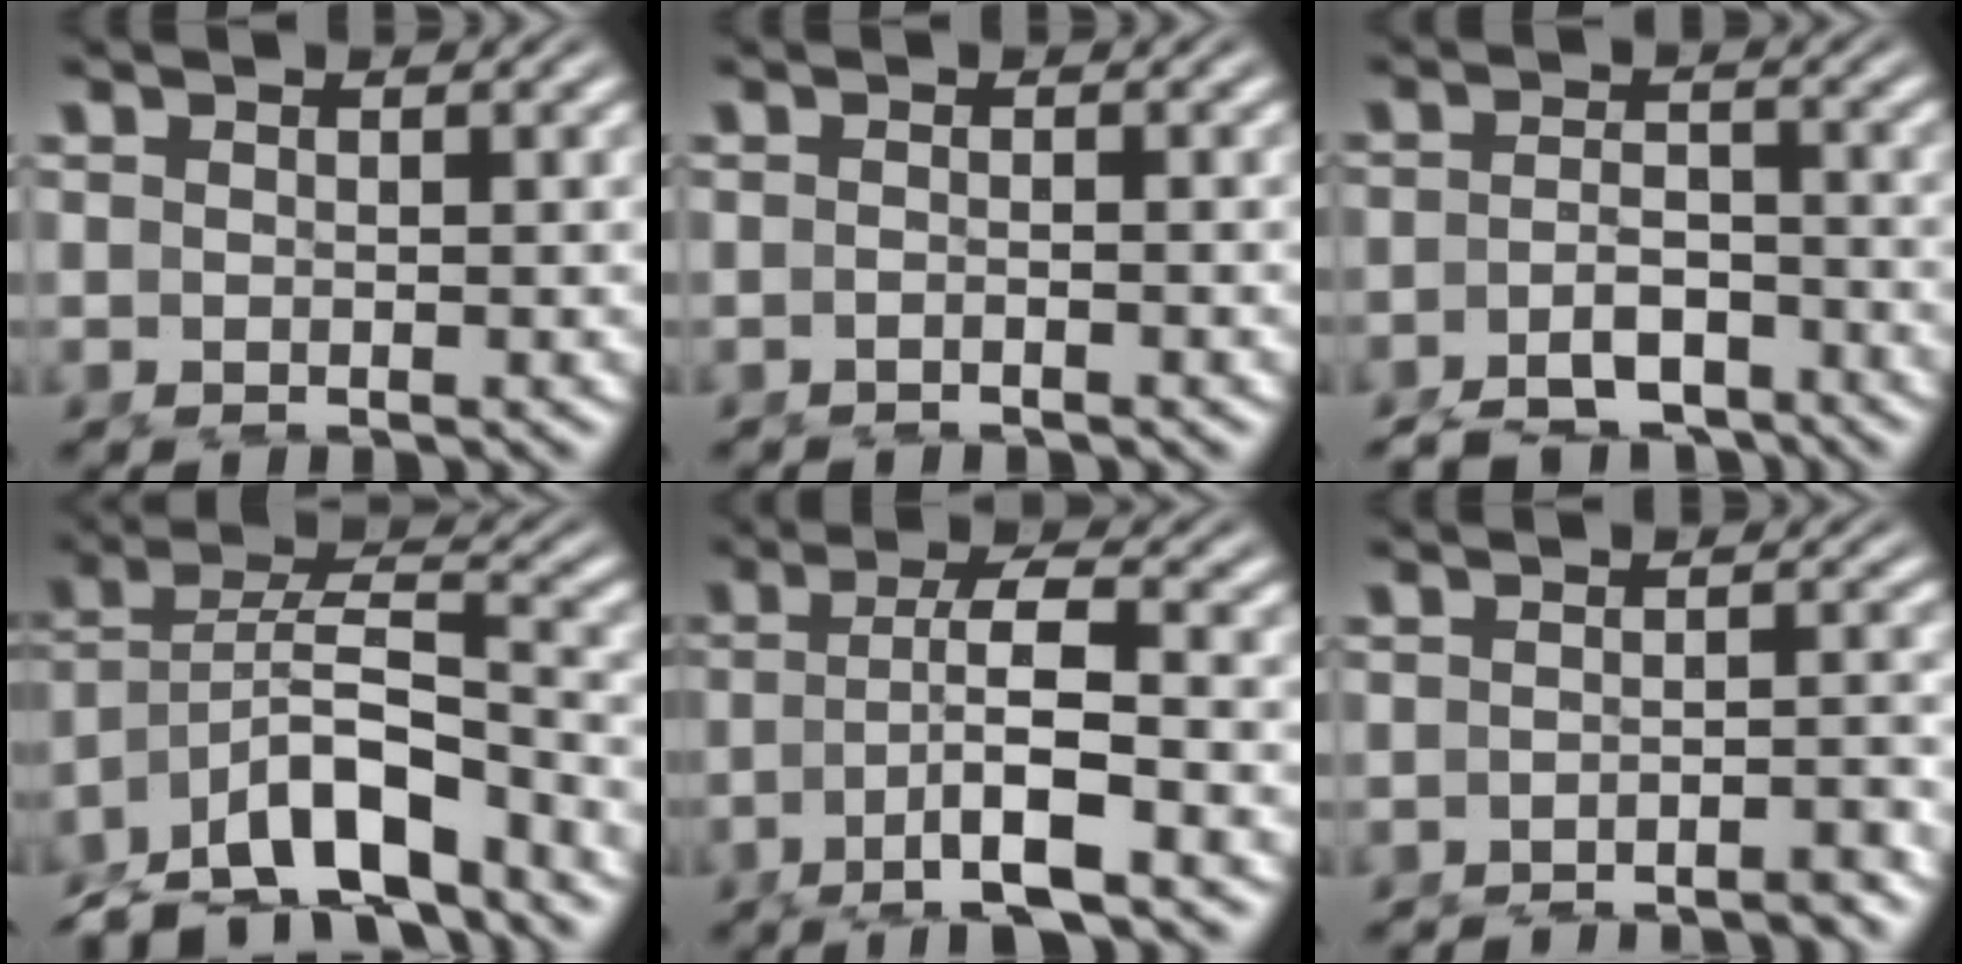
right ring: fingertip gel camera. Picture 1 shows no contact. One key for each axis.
{"total": 1.0, "fx": -0.8, "fy": -0.4, "fz": 0.2, "tx": -0.004, "ty": 0.009, "tz": -0.021}
{"total": 7.7, "fx": -6.8, "fy": 2.8, "fz": 2.4, "tx": -0.020, "ty": -0.013, "tz": -0.105}
{"total": 8.7, "fx": -3.8, "fy": 5.9, "fz": 5.1, "tx": -0.096, "ty": -0.016, "tz": -0.061}
{"total": 5.0, "fx": -1.4, "fy": 0.8, "fz": 4.7, "tx": -0.081, "ty": -0.012, "tz": -0.016}
{"total": 3.5, "fx": -3.5, "fy": -0.1, "fz": 0.6, "tx": -0.001, "ty": 0.001, "tz": -0.057}